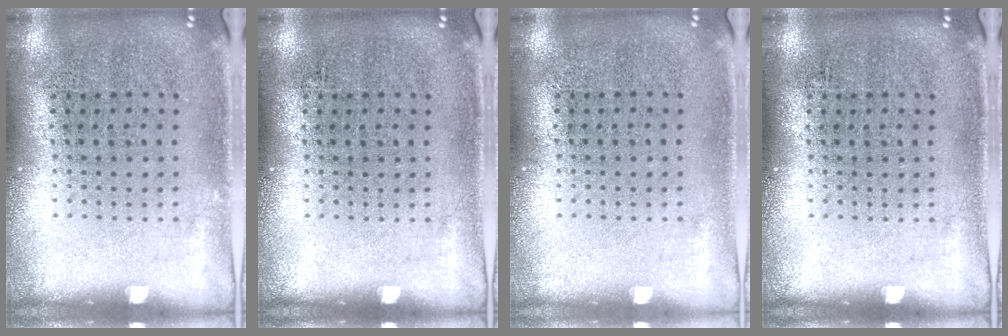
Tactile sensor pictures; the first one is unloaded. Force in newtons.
{"total": 0.0}
{"total": 0.0}
{"total": 0.0}